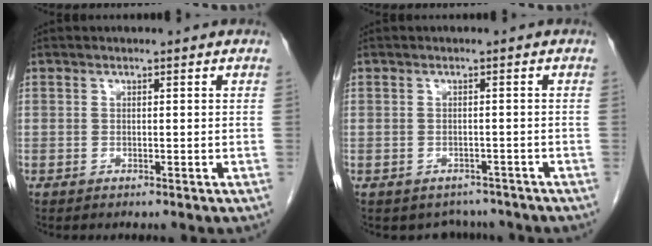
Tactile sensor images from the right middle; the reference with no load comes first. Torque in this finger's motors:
{"motor_torque": [0.01, -0.01, -0.03, -0.01]}